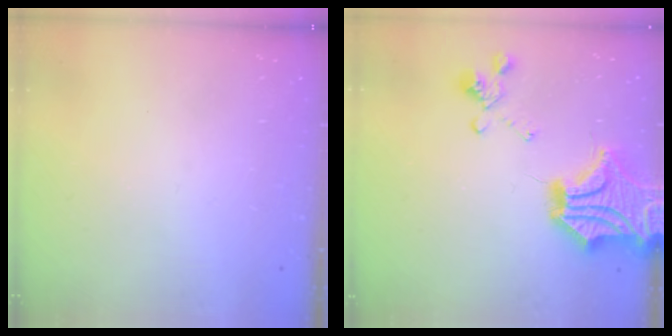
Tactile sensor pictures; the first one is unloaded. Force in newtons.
{"total": 7.9, "press": 7.2, "slide": 3.2}